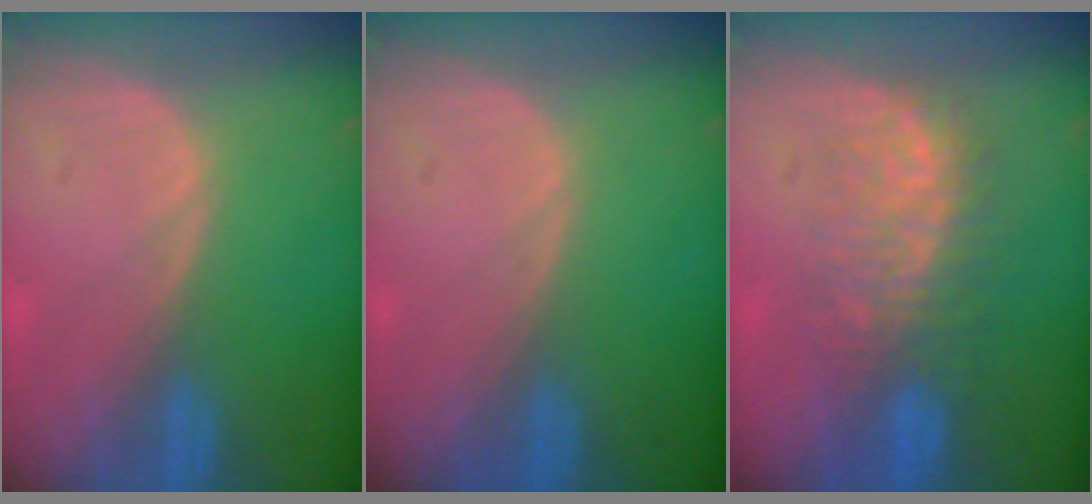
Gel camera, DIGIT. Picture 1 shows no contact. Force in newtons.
{"total": 0.0}
{"total": 7.6, "press": 7.5, "slide": 1.2}